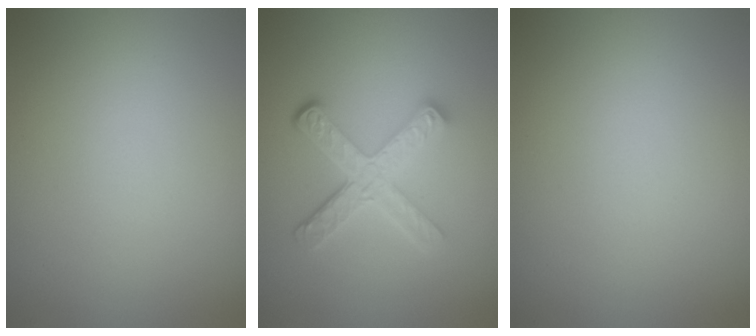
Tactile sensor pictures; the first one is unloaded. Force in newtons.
{"total": 4.9, "press": 3.5, "slide": 3.4}
{"total": 0.0}